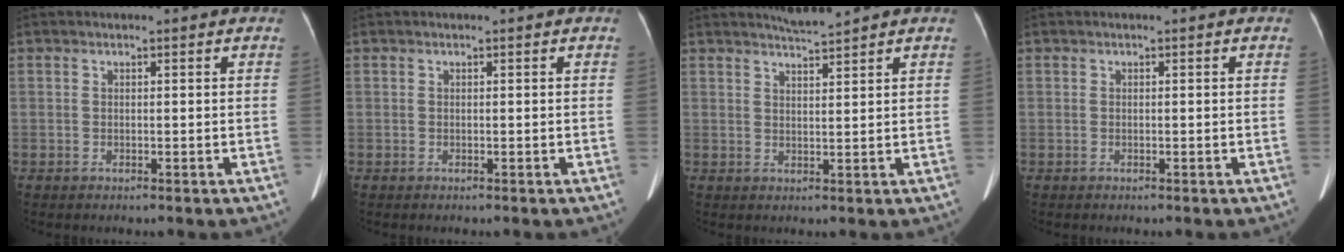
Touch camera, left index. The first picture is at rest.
{"total": 0.0}
{"total": 3.0, "force": [2.8, -0.6, 0.7], "torque": [-0.015, -0.003, 0.053]}
{"total": 0.0}